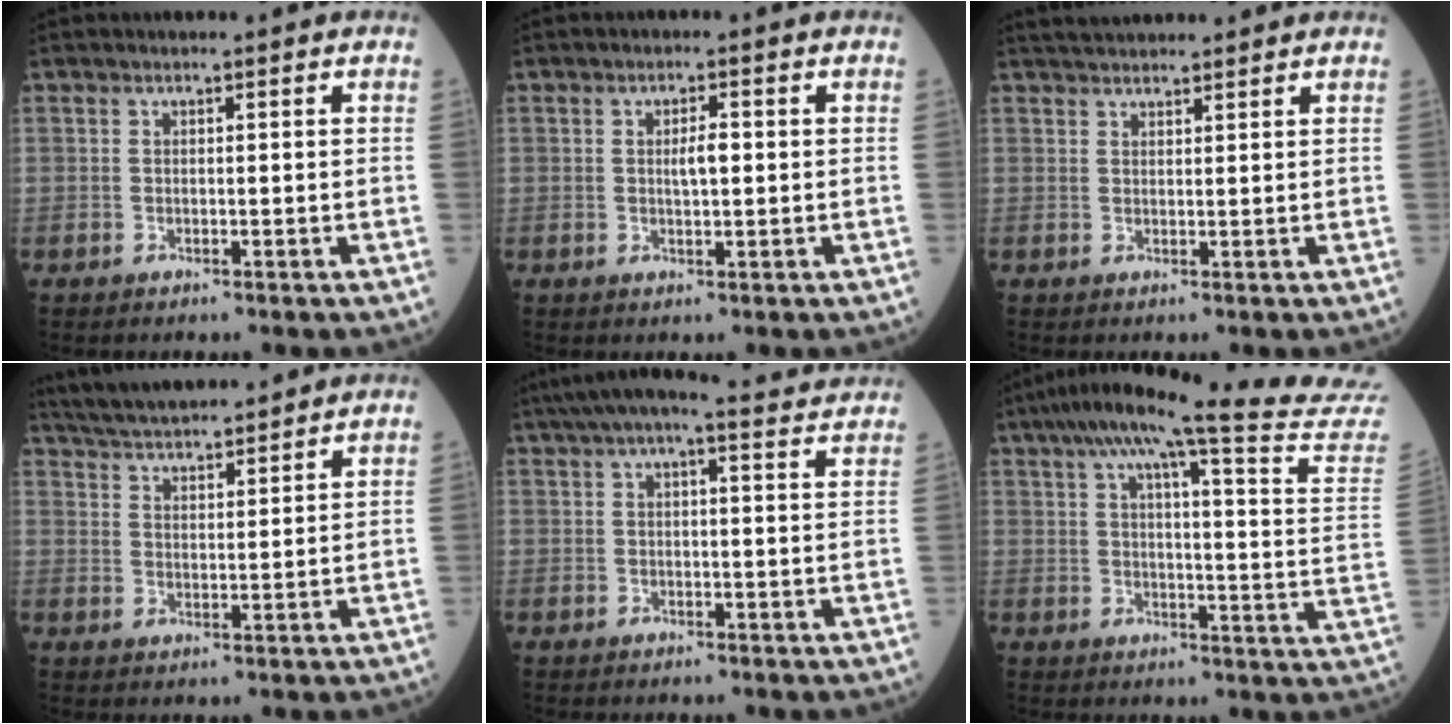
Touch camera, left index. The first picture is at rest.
{"total": 2.6, "force": [0.2, 0.6, 2.5], "torque": [-0.042, 0.001, 0.005]}
{"total": 6.5, "force": [6.0, 1.1, 2.1], "torque": [-0.031, 0.038, 0.093]}
{"total": 12.1, "force": [11.2, 1.3, 4.4], "torque": [-0.083, 0.021, 0.180]}
{"total": 11.4, "force": [9.8, 1.5, 5.6], "torque": [-0.093, 0.042, 0.130]}
{"total": 26.0, "force": [23.2, -0.9, 11.6], "torque": [-0.165, -0.068, 0.276]}